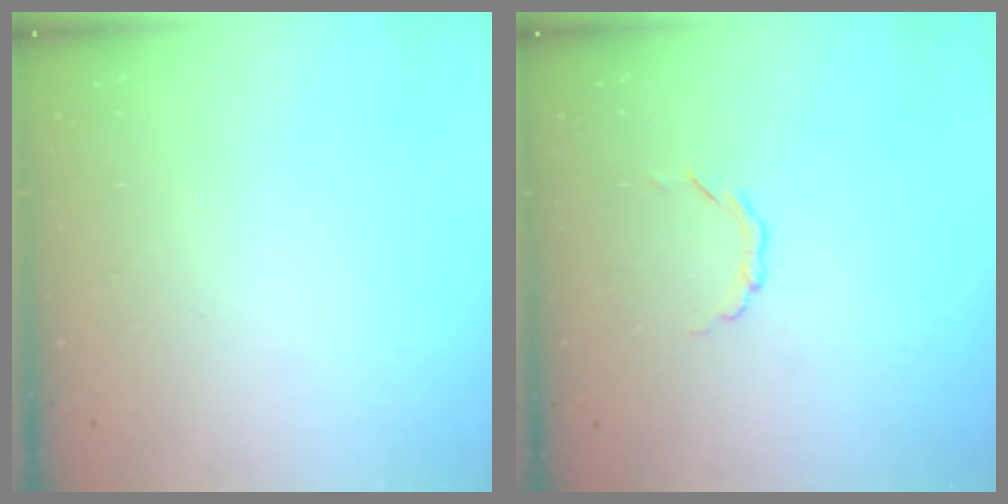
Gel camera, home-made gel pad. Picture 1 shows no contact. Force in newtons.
{"total": 2.1, "press": 1.9, "slide": 0.7}